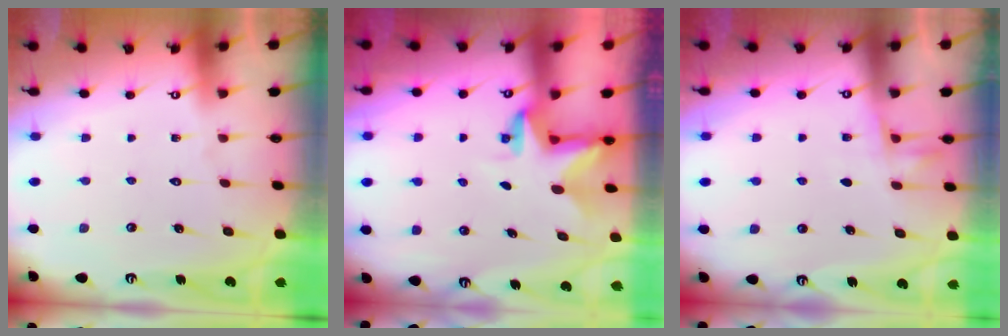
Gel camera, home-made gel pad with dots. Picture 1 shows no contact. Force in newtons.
{"total": 2.8, "press": 2.8, "slide": 0.1}
{"total": 5.7, "press": 5.5, "slide": 1.3}